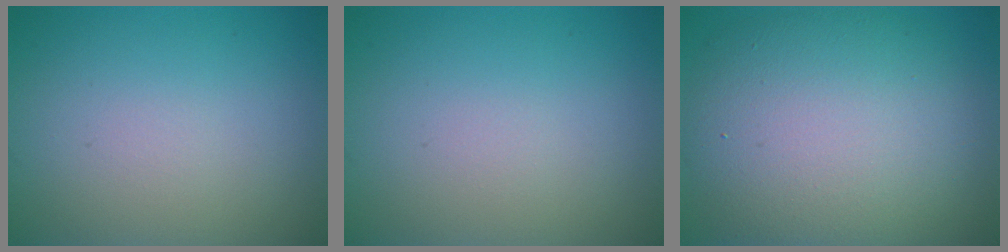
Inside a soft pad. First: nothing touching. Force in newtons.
{"total": 0.0}
{"total": 11.3, "press": 11.3, "slide": 0.8}